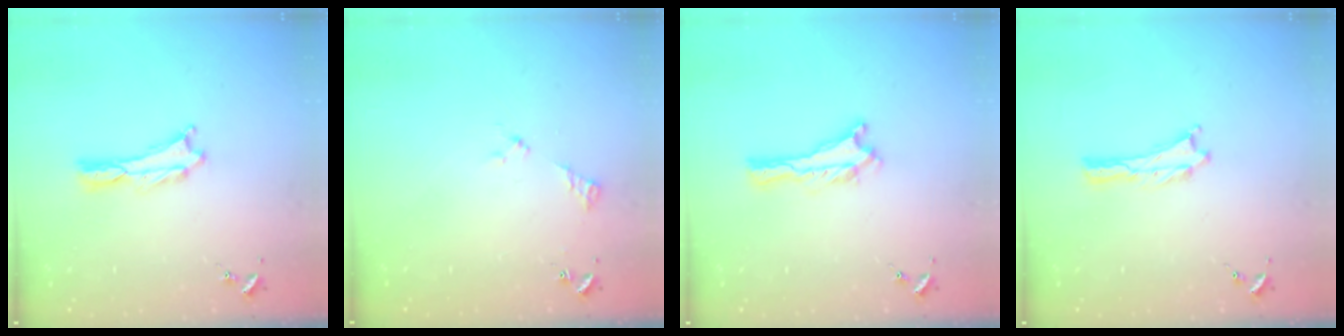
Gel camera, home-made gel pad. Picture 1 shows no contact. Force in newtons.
{"total": 2.5, "press": 2.5, "slide": 0.3}
{"total": 0.0}
{"total": 0.0}